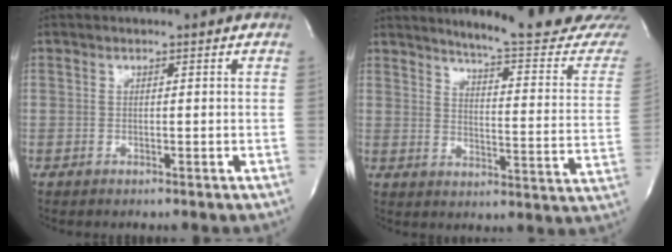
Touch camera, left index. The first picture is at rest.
{"total": 18.3, "force": [17.1, -0.9, 6.5], "torque": [-0.093, -0.113, 0.201]}